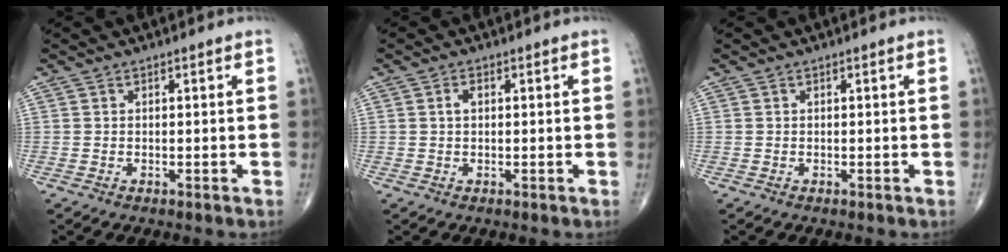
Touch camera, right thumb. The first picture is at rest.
{"total": 1.8, "force": [0.3, 1.1, 1.4], "torque": [-0.027, 0.006, 0.006]}
{"total": 0.0}